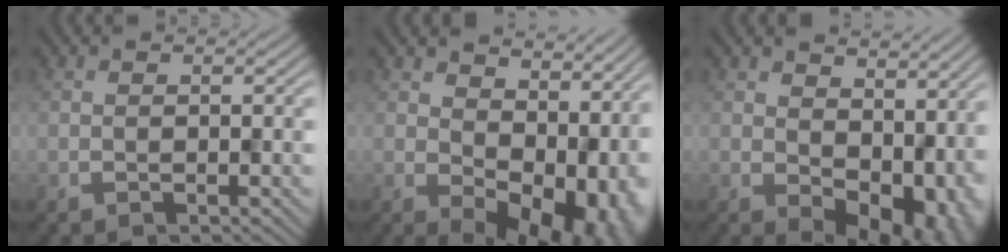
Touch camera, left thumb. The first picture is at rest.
{"total": 13.6, "force": [1.2, 8.9, 10.2], "torque": [-0.112, -0.040, 0.062]}
{"total": 10.3, "force": [0.5, 7.0, 7.5], "torque": [-0.092, -0.036, 0.035]}